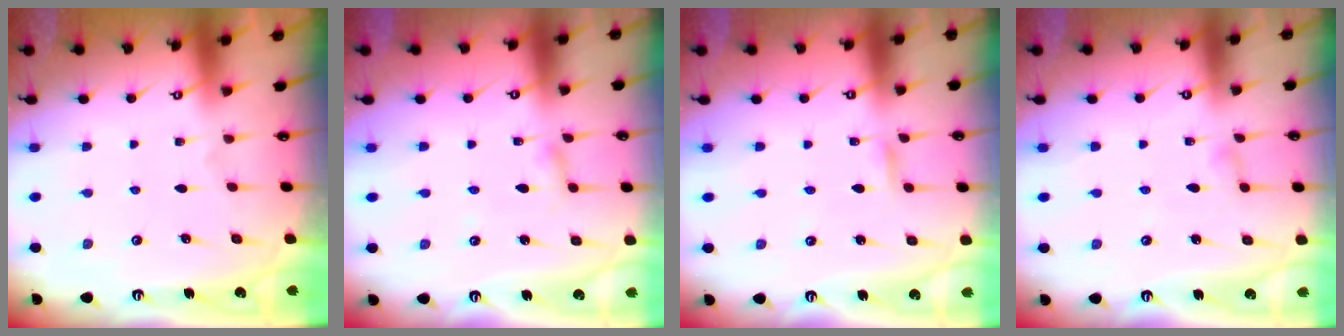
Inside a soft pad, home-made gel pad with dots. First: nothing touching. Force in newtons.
{"total": 2.0, "press": 2.0, "slide": 0.2}
{"total": 2.4, "press": 2.4, "slide": 0.2}
{"total": 3.2, "press": 3.2, "slide": 0.3}